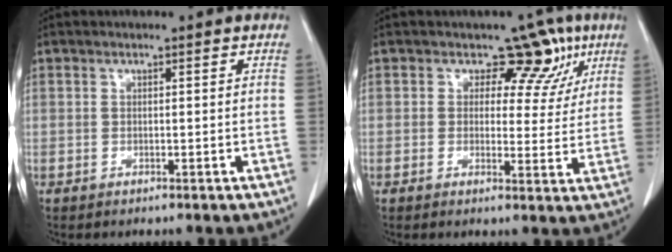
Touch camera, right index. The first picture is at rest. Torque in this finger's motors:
{"motor_torque": [-0.03, 0.09, 0.05, -0.01]}